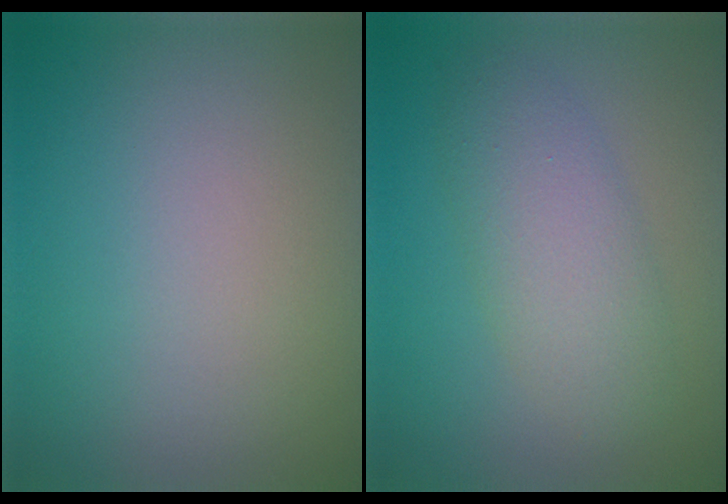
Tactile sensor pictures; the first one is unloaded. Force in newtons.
{"total": 4.0, "press": 4.0, "slide": 0.1}